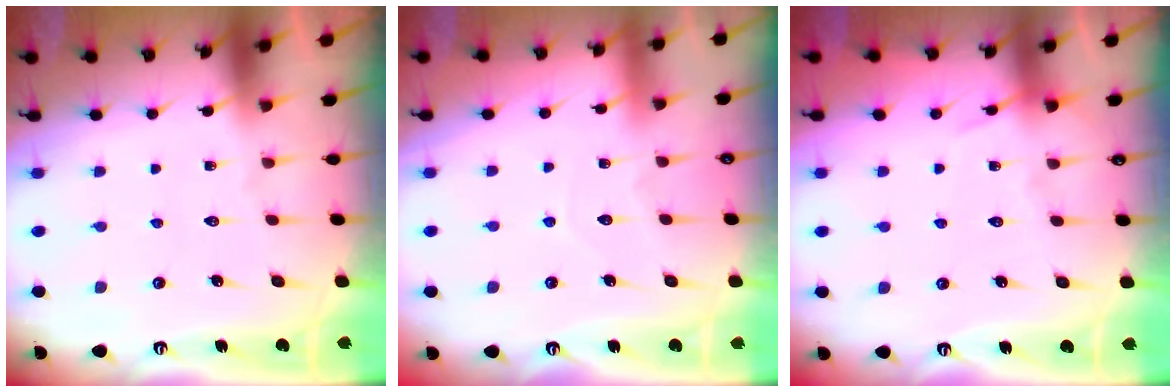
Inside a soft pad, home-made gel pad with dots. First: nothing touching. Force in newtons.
{"total": 3.8, "press": 3.7, "slide": 0.3}
{"total": 4.9, "press": 4.9, "slide": 0.6}